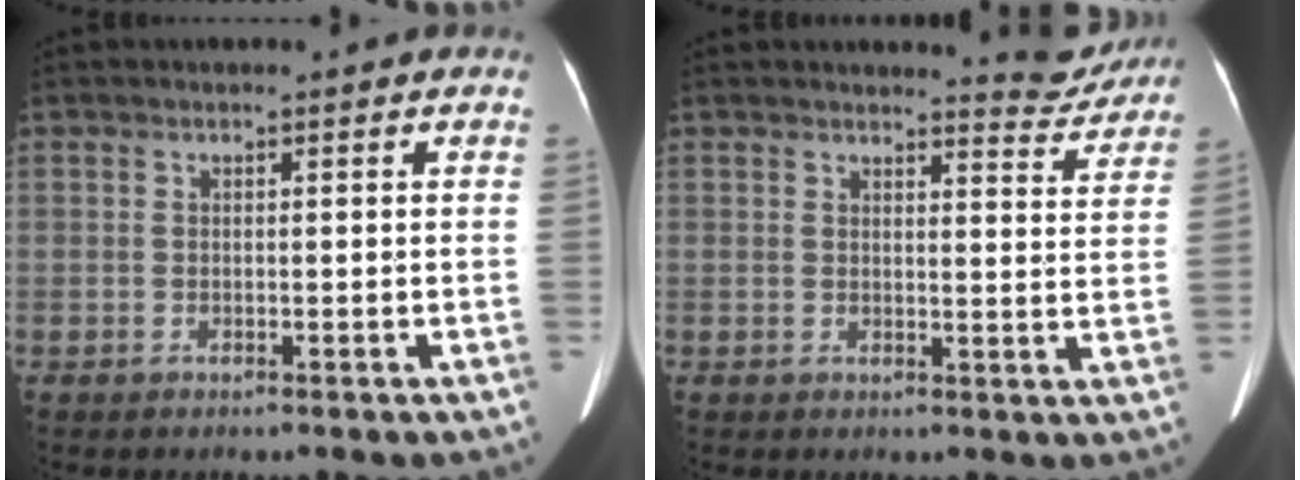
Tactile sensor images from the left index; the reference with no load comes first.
{"total": 5.4, "force": [5.4, 0.5, 0.1], "torque": [0.001, -0.028, 0.052]}